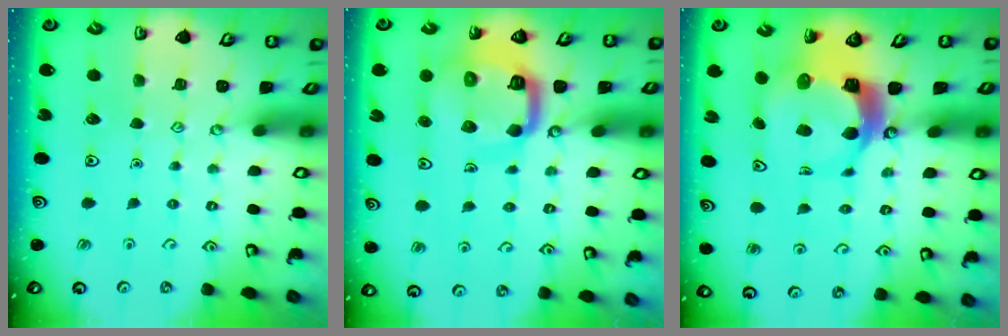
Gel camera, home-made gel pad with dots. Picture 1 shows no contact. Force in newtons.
{"total": 13.0, "press": 13.0, "slide": 1.3}
{"total": 8.6, "press": 8.5, "slide": 1.1}